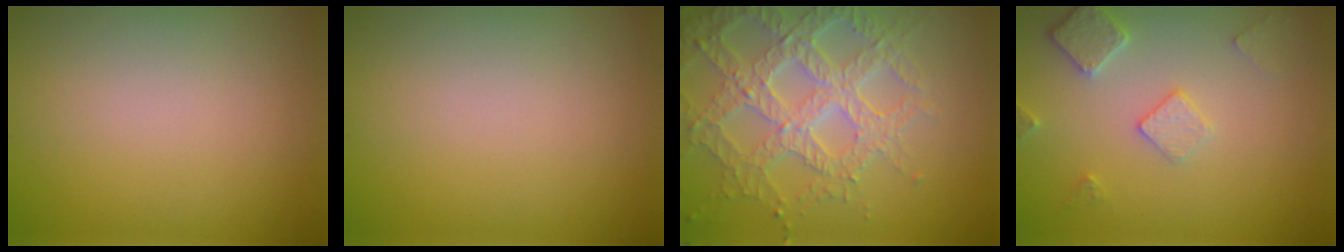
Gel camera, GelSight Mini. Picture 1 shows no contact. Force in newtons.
{"total": 0.0}
{"total": 7.0, "press": 5.2, "slide": 4.6}
{"total": 2.9, "press": 2.9, "slide": 0.4}